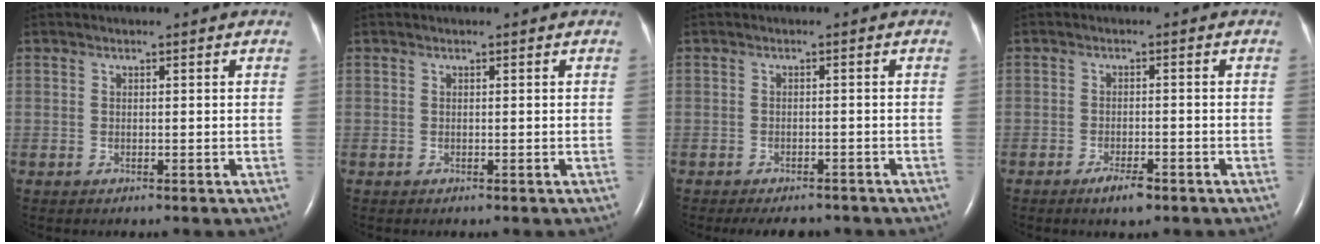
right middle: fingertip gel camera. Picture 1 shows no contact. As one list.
[{"total": 0.0}, {"total": 5.5, "force": [-4.8, 2.0, 2.0], "torque": [-0.023, -0.004, -0.060]}, {"total": 3.1, "force": [-2.1, 0.7, 2.1], "torque": [-0.044, -0.002, -0.035]}]